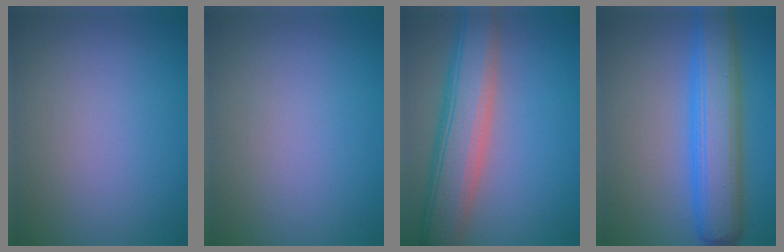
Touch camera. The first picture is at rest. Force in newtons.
{"total": 0.0}
{"total": 7.6, "press": 7.6, "slide": 0.4}
{"total": 7.8, "press": 7.8, "slide": 0.1}